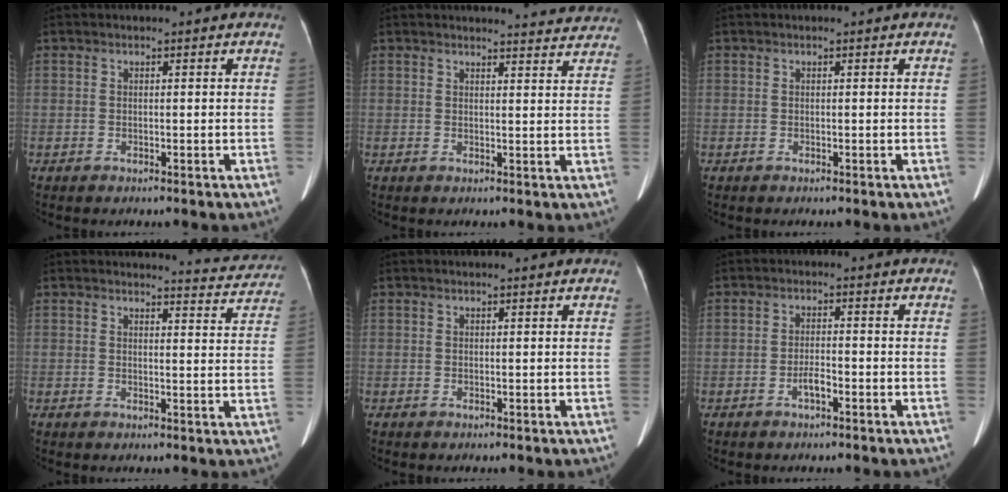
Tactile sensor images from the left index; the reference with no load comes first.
{"total": 9.3, "force": [9.2, 1.0, 1.2], "torque": [0.003, -0.013, 0.083]}
{"total": 0.0}
{"total": 6.4, "force": [6.4, 0.5, -0.2], "torque": [0.003, -0.022, 0.059]}
{"total": 1.1, "force": [0.9, 0.0, 0.5], "torque": [-0.008, 0.012, 0.016]}
{"total": 2.2, "force": [-1.3, 0.5, 1.7], "torque": [-0.031, 0.001, -0.023]}